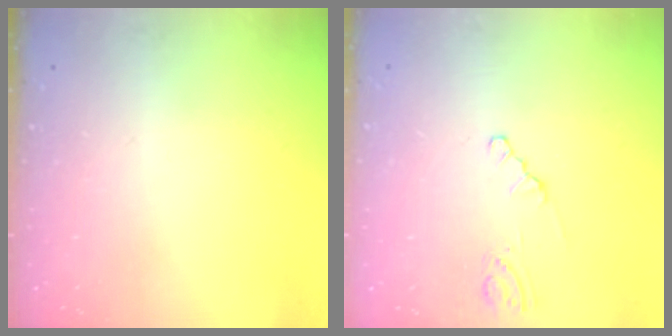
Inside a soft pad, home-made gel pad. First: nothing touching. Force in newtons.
{"total": 1.1, "press": 1.0, "slide": 0.2}